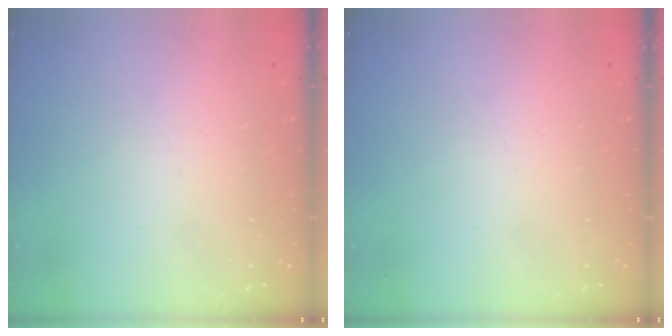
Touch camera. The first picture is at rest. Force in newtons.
{"total": 0.0}